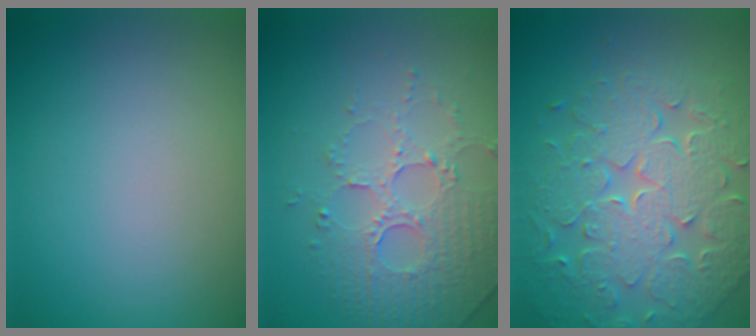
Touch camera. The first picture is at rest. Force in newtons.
{"total": 5.0, "press": 3.4, "slide": 3.6}
{"total": 9.3, "press": 6.7, "slide": 6.4}